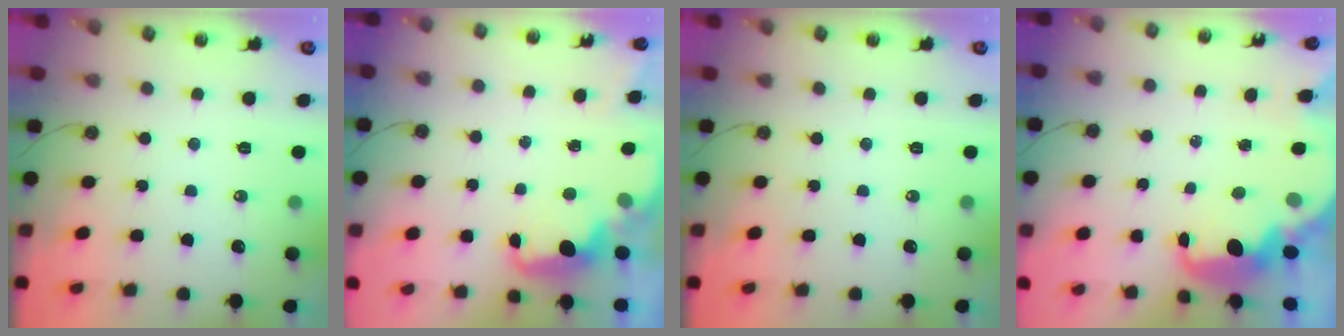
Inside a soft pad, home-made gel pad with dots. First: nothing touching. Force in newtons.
{"total": 2.1, "press": 2.1, "slide": 0.6}
{"total": 0.0}
{"total": 6.4, "press": 6.4, "slide": 0.2}